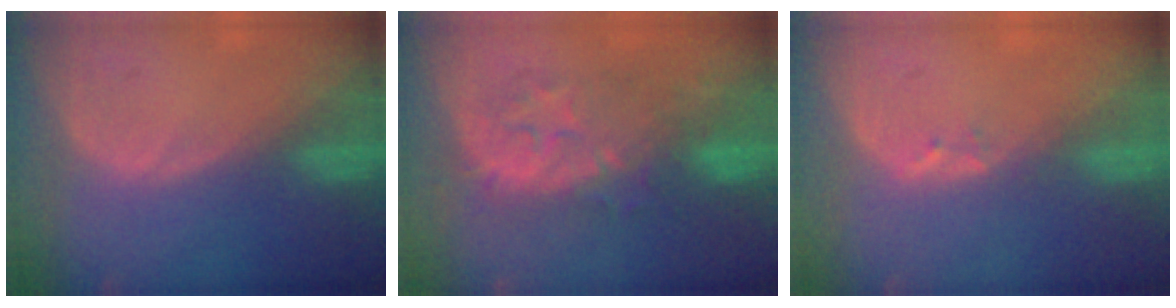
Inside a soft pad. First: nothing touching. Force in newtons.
{"total": 8.3, "press": 8.3, "slide": 0.1}
{"total": 1.4, "press": 1.3, "slide": 0.7}